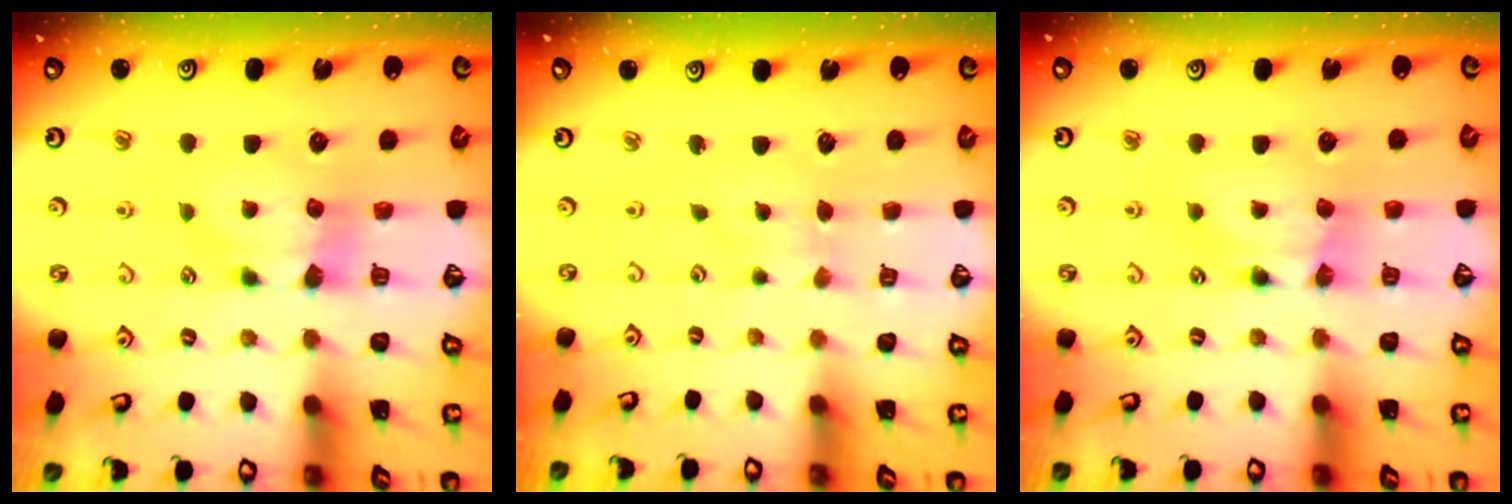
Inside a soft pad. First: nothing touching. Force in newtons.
{"total": 2.8, "press": 2.8, "slide": 0.2}
{"total": 1.7, "press": 1.7, "slide": 0.1}